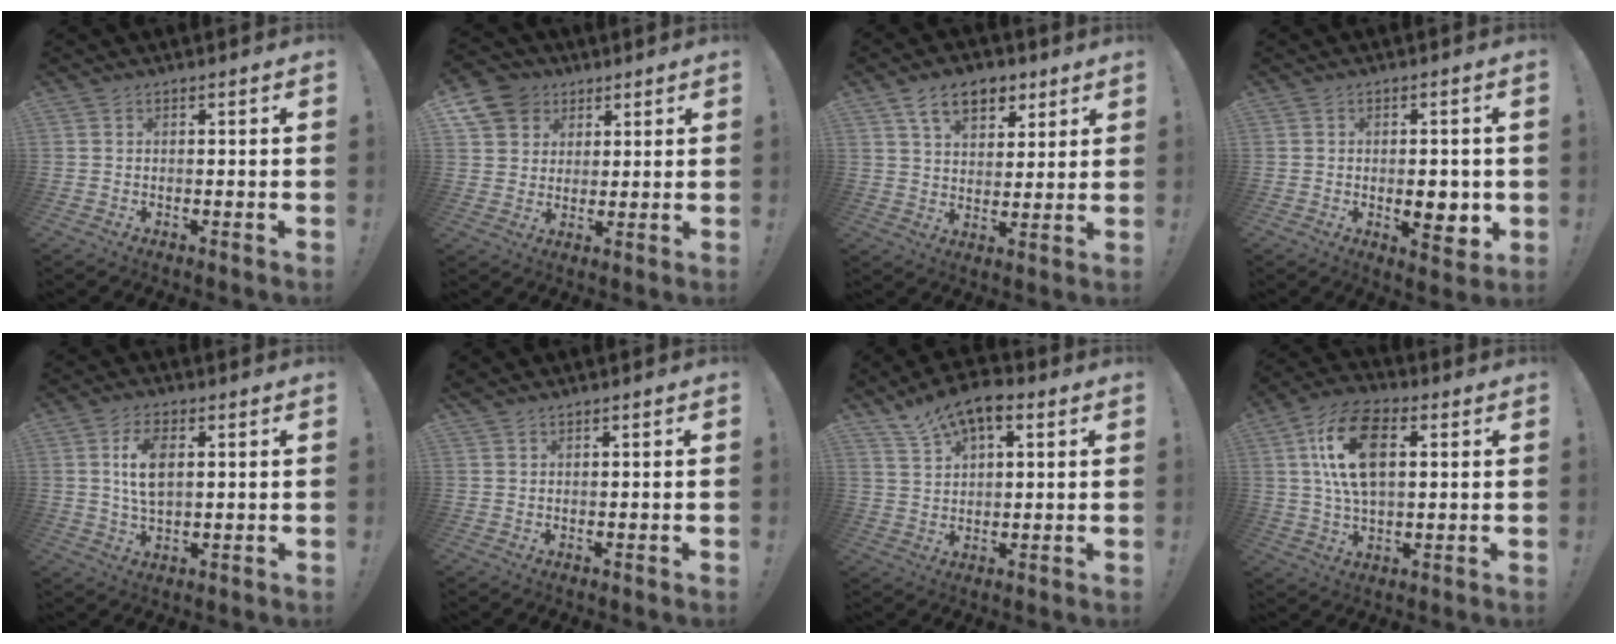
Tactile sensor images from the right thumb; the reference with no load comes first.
{"total": 9.9, "force": [4.7, 8.2, 3.0], "torque": [-0.045, -0.025, 0.095]}
{"total": 11.8, "force": [6.5, 7.4, 6.5], "torque": [-0.093, -0.021, 0.121]}
{"total": 6.1, "force": [-0.4, 3.4, 5.1], "torque": [-0.053, 0.000, -0.007]}
{"total": 8.1, "force": [2.0, 4.4, 6.5], "torque": [-0.112, -0.007, 0.028]}
{"total": 0.9, "force": [0.8, 0.1, 0.1], "torque": [0.004, -0.005, 0.015]}
{"total": 9.8, "force": [6.3, 4.8, 5.8], "torque": [-0.094, -0.026, 0.118]}
{"total": 16.5, "force": [4.1, 9.5, 12.8], "torque": [-0.239, -0.001, 0.071]}